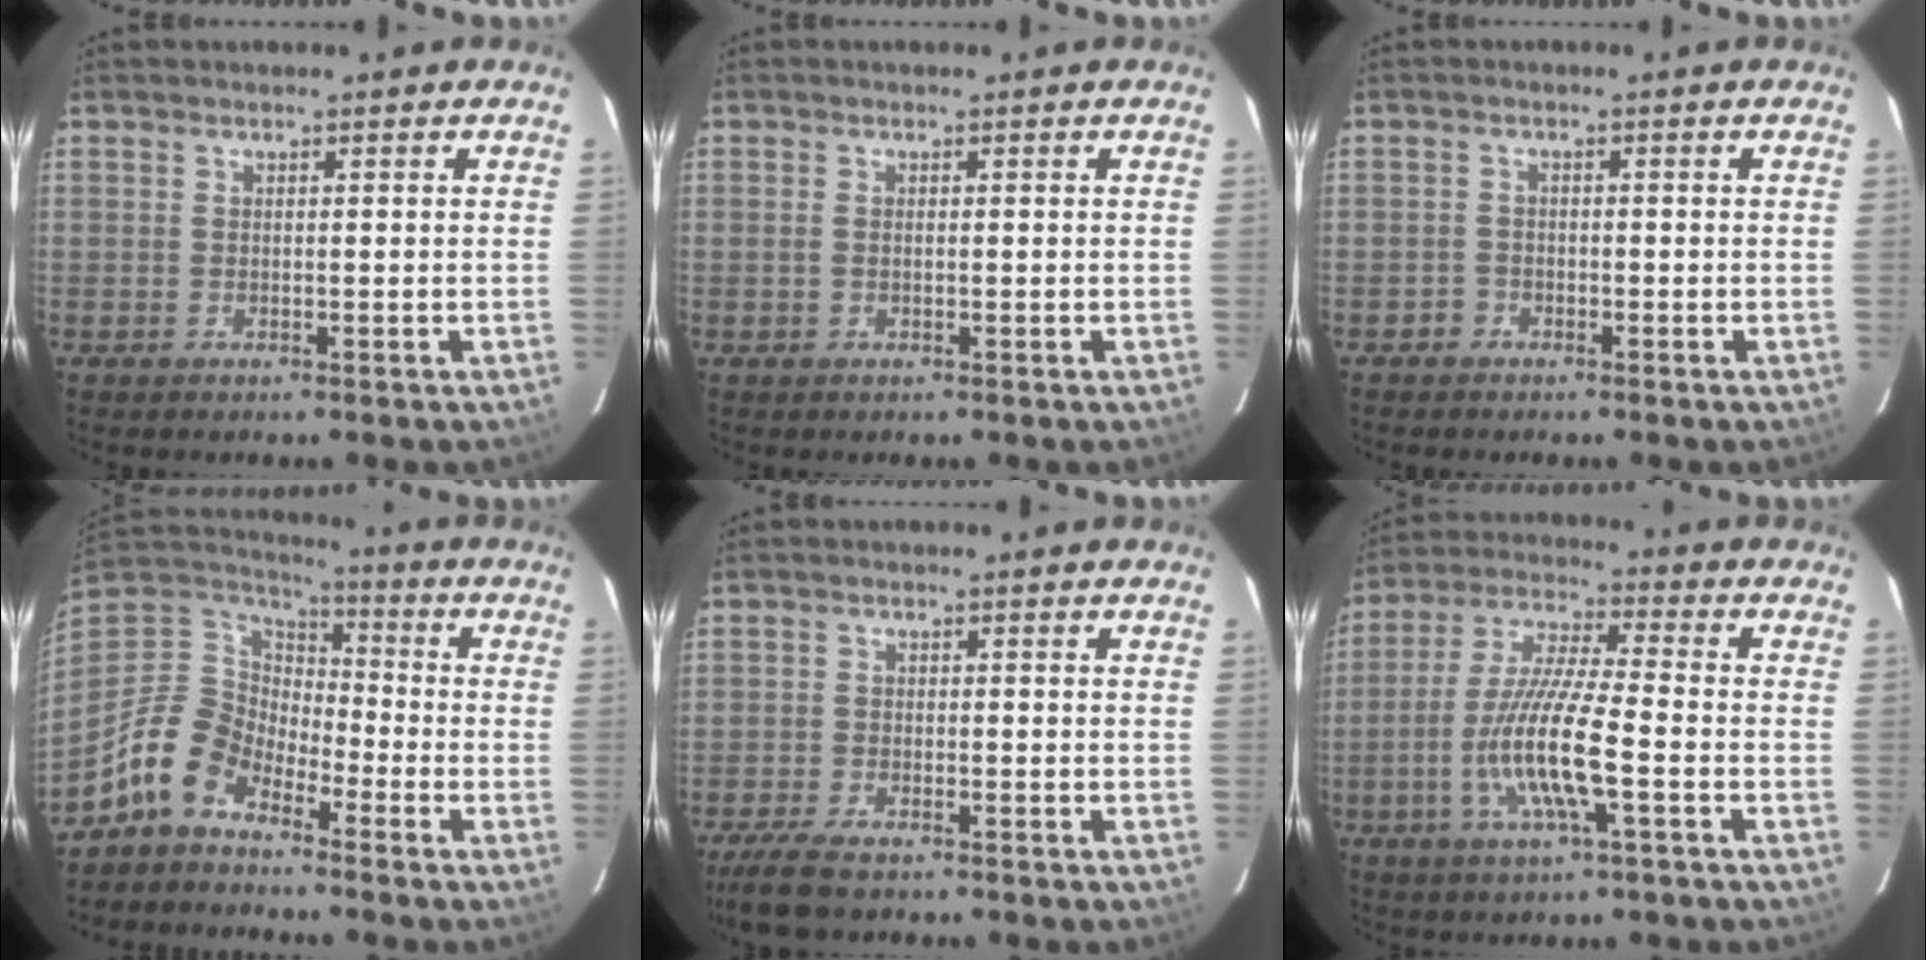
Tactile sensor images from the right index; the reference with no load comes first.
{"total": 0.8, "force": [-0.1, 0.5, 0.6], "torque": [-0.014, 0.001, -0.004]}
{"total": 1.5, "force": [-1.1, 1.0, -0.1], "torque": [0.002, 0.006, -0.020]}
{"total": 11.3, "force": [-7.6, 6.7, 5.1], "torque": [-0.112, 0.024, -0.154]}
{"total": 6.2, "force": [-5.0, 1.5, 3.2], "torque": [-0.090, -0.018, -0.095]}
{"total": 12.9, "force": [-4.1, 1.2, 12.2], "torque": [-0.248, -0.004, -0.080]}